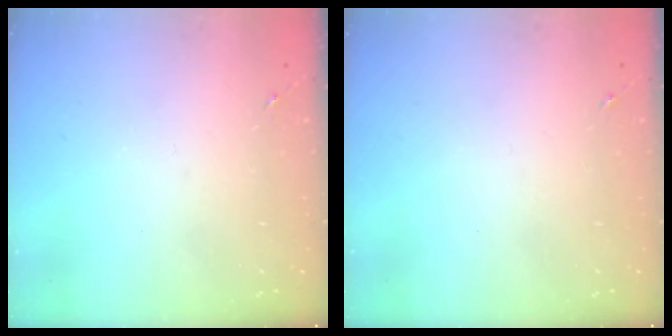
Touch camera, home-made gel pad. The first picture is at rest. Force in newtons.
{"total": 0.0}